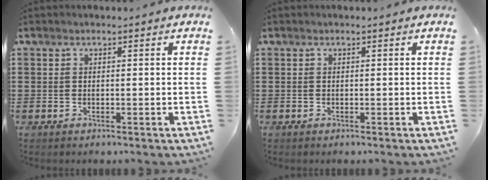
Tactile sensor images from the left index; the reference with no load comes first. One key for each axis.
{"total": 0.0}